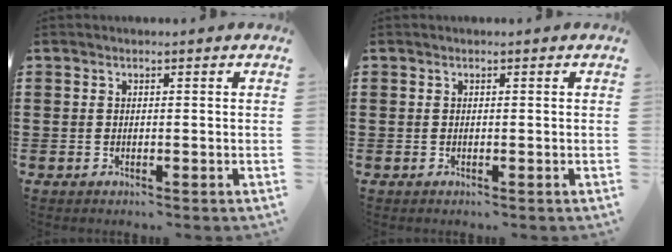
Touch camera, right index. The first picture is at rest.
{"total": 0.0}